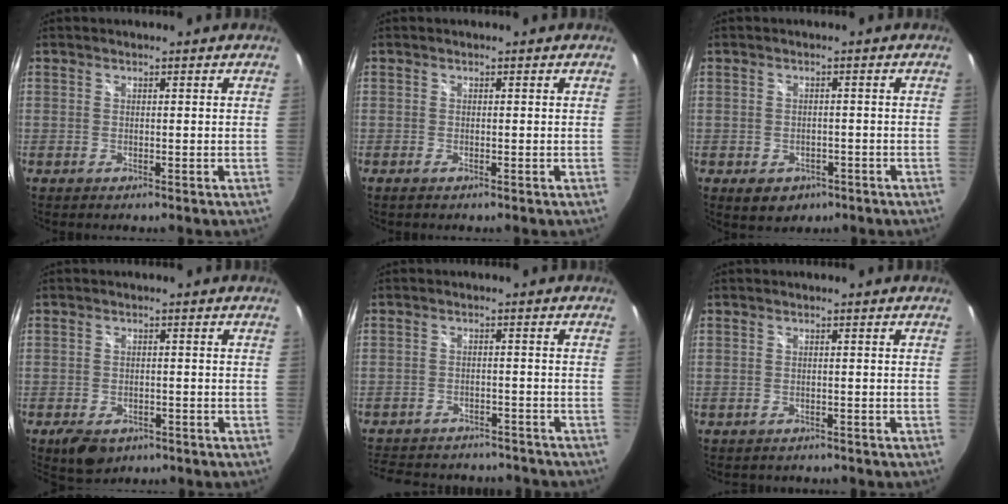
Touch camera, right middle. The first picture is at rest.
{"total": 0.7, "force": [-0.5, 0.0, 0.5], "torque": [-0.011, -0.002, -0.010]}
{"total": 5.1, "force": [-2.6, 3.7, 2.2], "torque": [-0.048, -0.008, -0.029]}
{"total": 6.3, "force": [-4.0, 3.6, 3.3], "torque": [-0.074, -0.014, -0.060]}
{"total": 18.2, "force": [-15.3, 7.2, 6.6], "torque": [-0.151, 0.012, -0.204]}
{"total": 2.3, "force": [-2.0, 1.0, 0.4], "torque": [-0.014, -0.010, -0.027]}